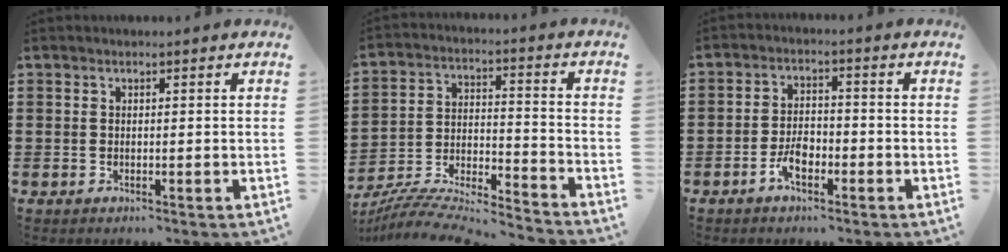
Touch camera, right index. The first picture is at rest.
{"total": 7.5, "force": [-7.1, 0.7, 2.3], "torque": [-0.046, -0.005, -0.144]}
{"total": 4.2, "force": [-2.2, 1.9, 3.0], "torque": [-0.065, 0.000, -0.042]}